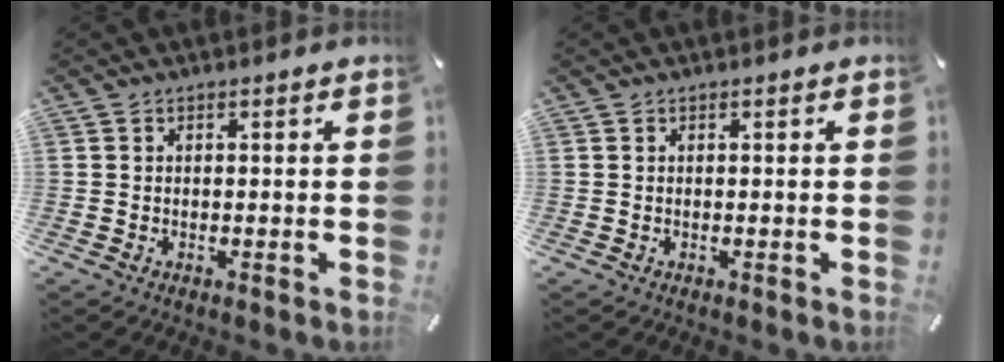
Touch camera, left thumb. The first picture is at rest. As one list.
[{"total": 0.0}]